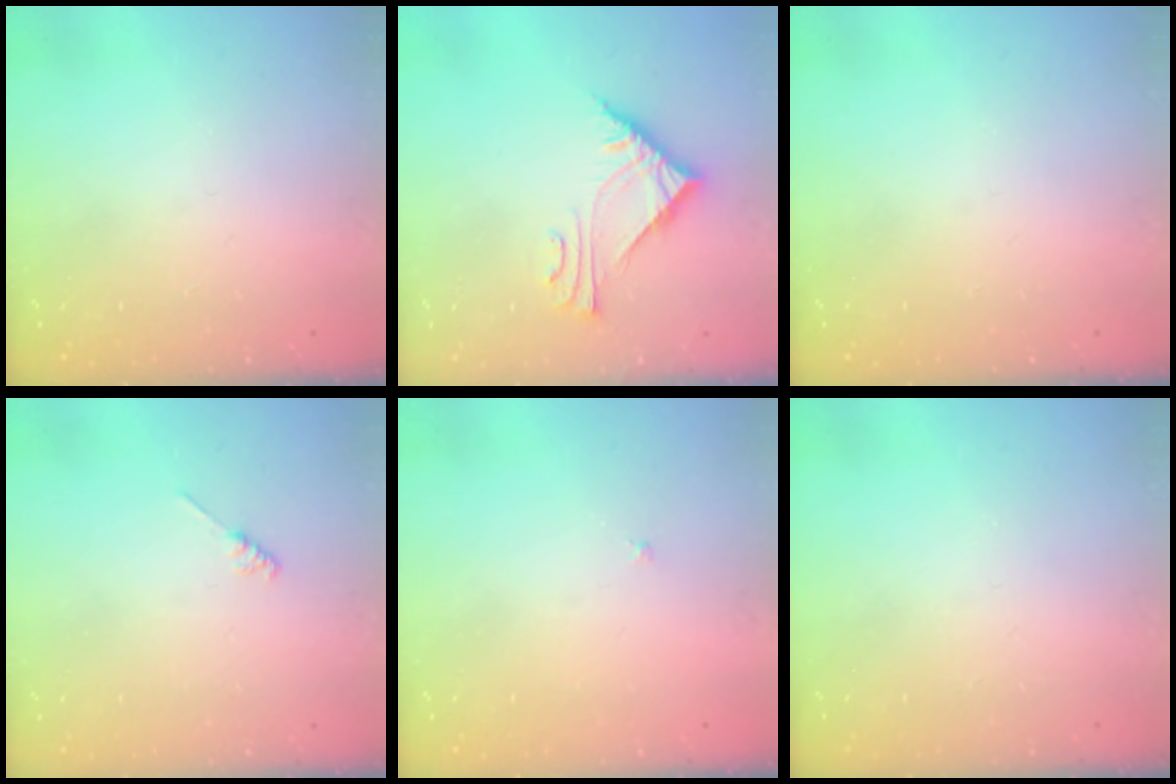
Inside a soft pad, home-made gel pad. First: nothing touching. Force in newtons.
{"total": 7.2, "press": 7.2, "slide": 0.3}
{"total": 0.0}
{"total": 1.8, "press": 1.7, "slide": 0.4}
{"total": 0.9, "press": 0.9, "slide": 0.2}
{"total": 0.0}